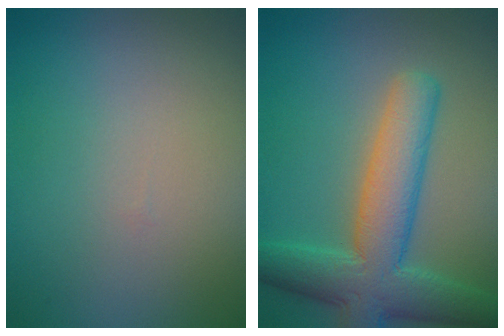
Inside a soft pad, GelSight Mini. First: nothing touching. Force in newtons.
{"total": 7.5, "press": 7.5, "slide": 0.2}